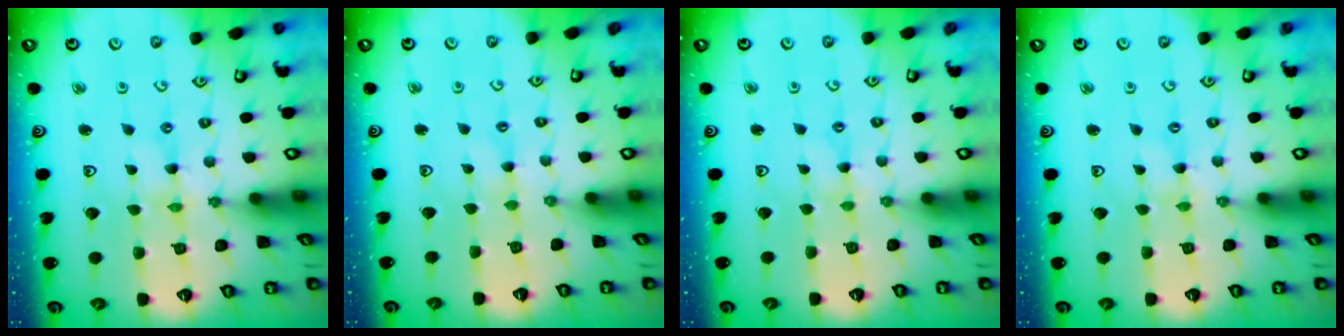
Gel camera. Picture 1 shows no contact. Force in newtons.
{"total": 0.0}
{"total": 1.3, "press": 1.3, "slide": 0.3}
{"total": 0.0}